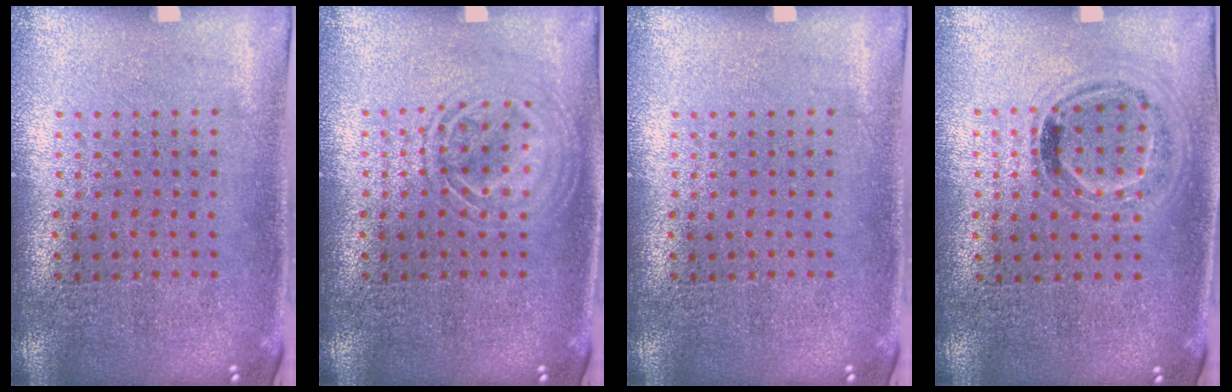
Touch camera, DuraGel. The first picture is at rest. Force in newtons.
{"total": 2.1, "press": 2.1, "slide": 0.3}
{"total": 0.0}
{"total": 0.9, "press": 0.9, "slide": 0.3}